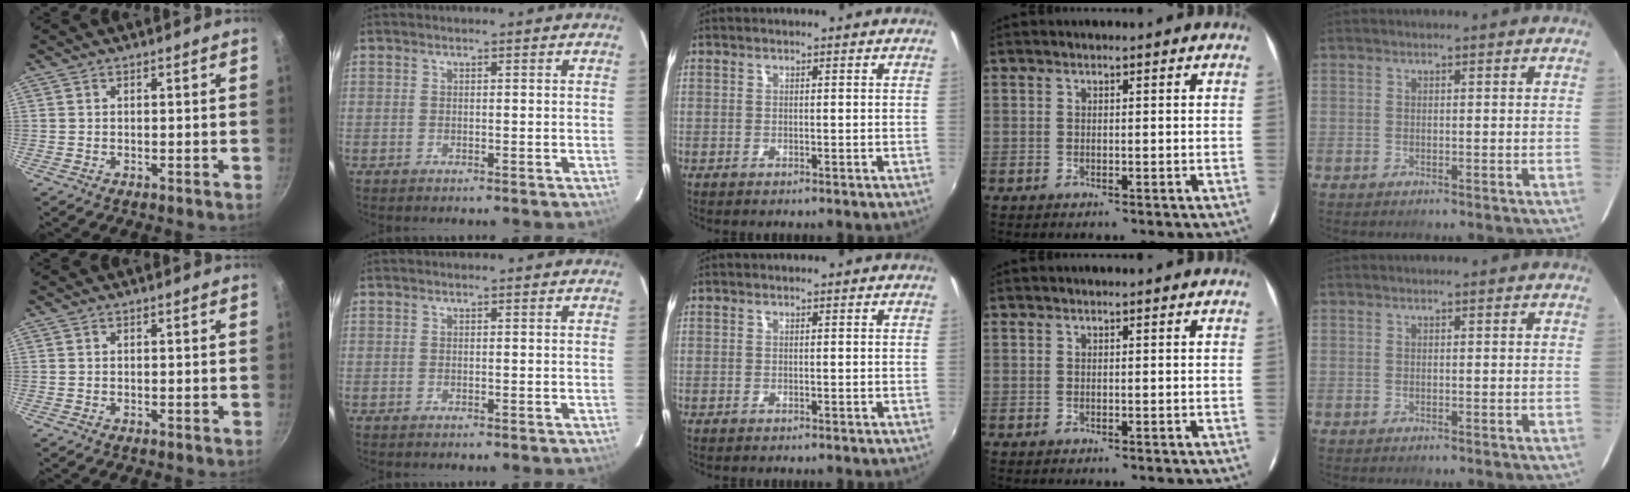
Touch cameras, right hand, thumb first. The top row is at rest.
{}